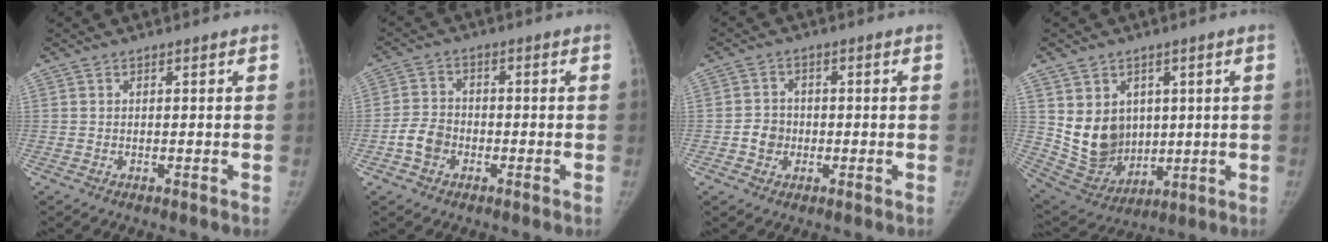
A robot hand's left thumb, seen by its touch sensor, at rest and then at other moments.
{"total": 5.2, "force": [-1.9, 4.1, 2.6], "torque": [-0.038, 0.017, -0.040]}
{"total": 4.0, "force": [-0.8, 3.6, 1.4], "torque": [-0.006, 0.009, -0.018]}
{"total": 12.6, "force": [2.5, 10.3, 6.7], "torque": [-0.076, -0.024, 0.077]}